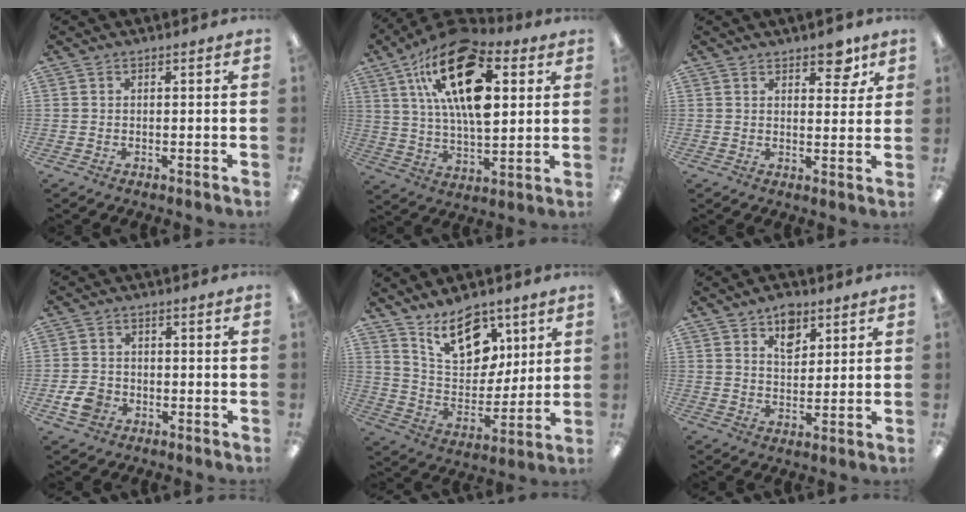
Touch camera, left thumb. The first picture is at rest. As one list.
[{"total": 23.2, "force": [10.2, 11.1, 17.7], "torque": [-0.328, -0.042, 0.161]}, {"total": 5.5, "force": [4.1, 2.5, 2.8], "torque": [-0.016, -0.026, 0.065]}, {"total": 5.4, "force": [-2.1, 4.1, 2.7], "torque": [-0.061, 0.007, -0.037]}, {"total": 15.5, "force": [9.6, 9.0, 8.2], "torque": [-0.116, -0.049, 0.174]}, {"total": 6.7, "force": [4.3, 4.0, 3.2], "torque": [-0.037, -0.016, 0.074]}]